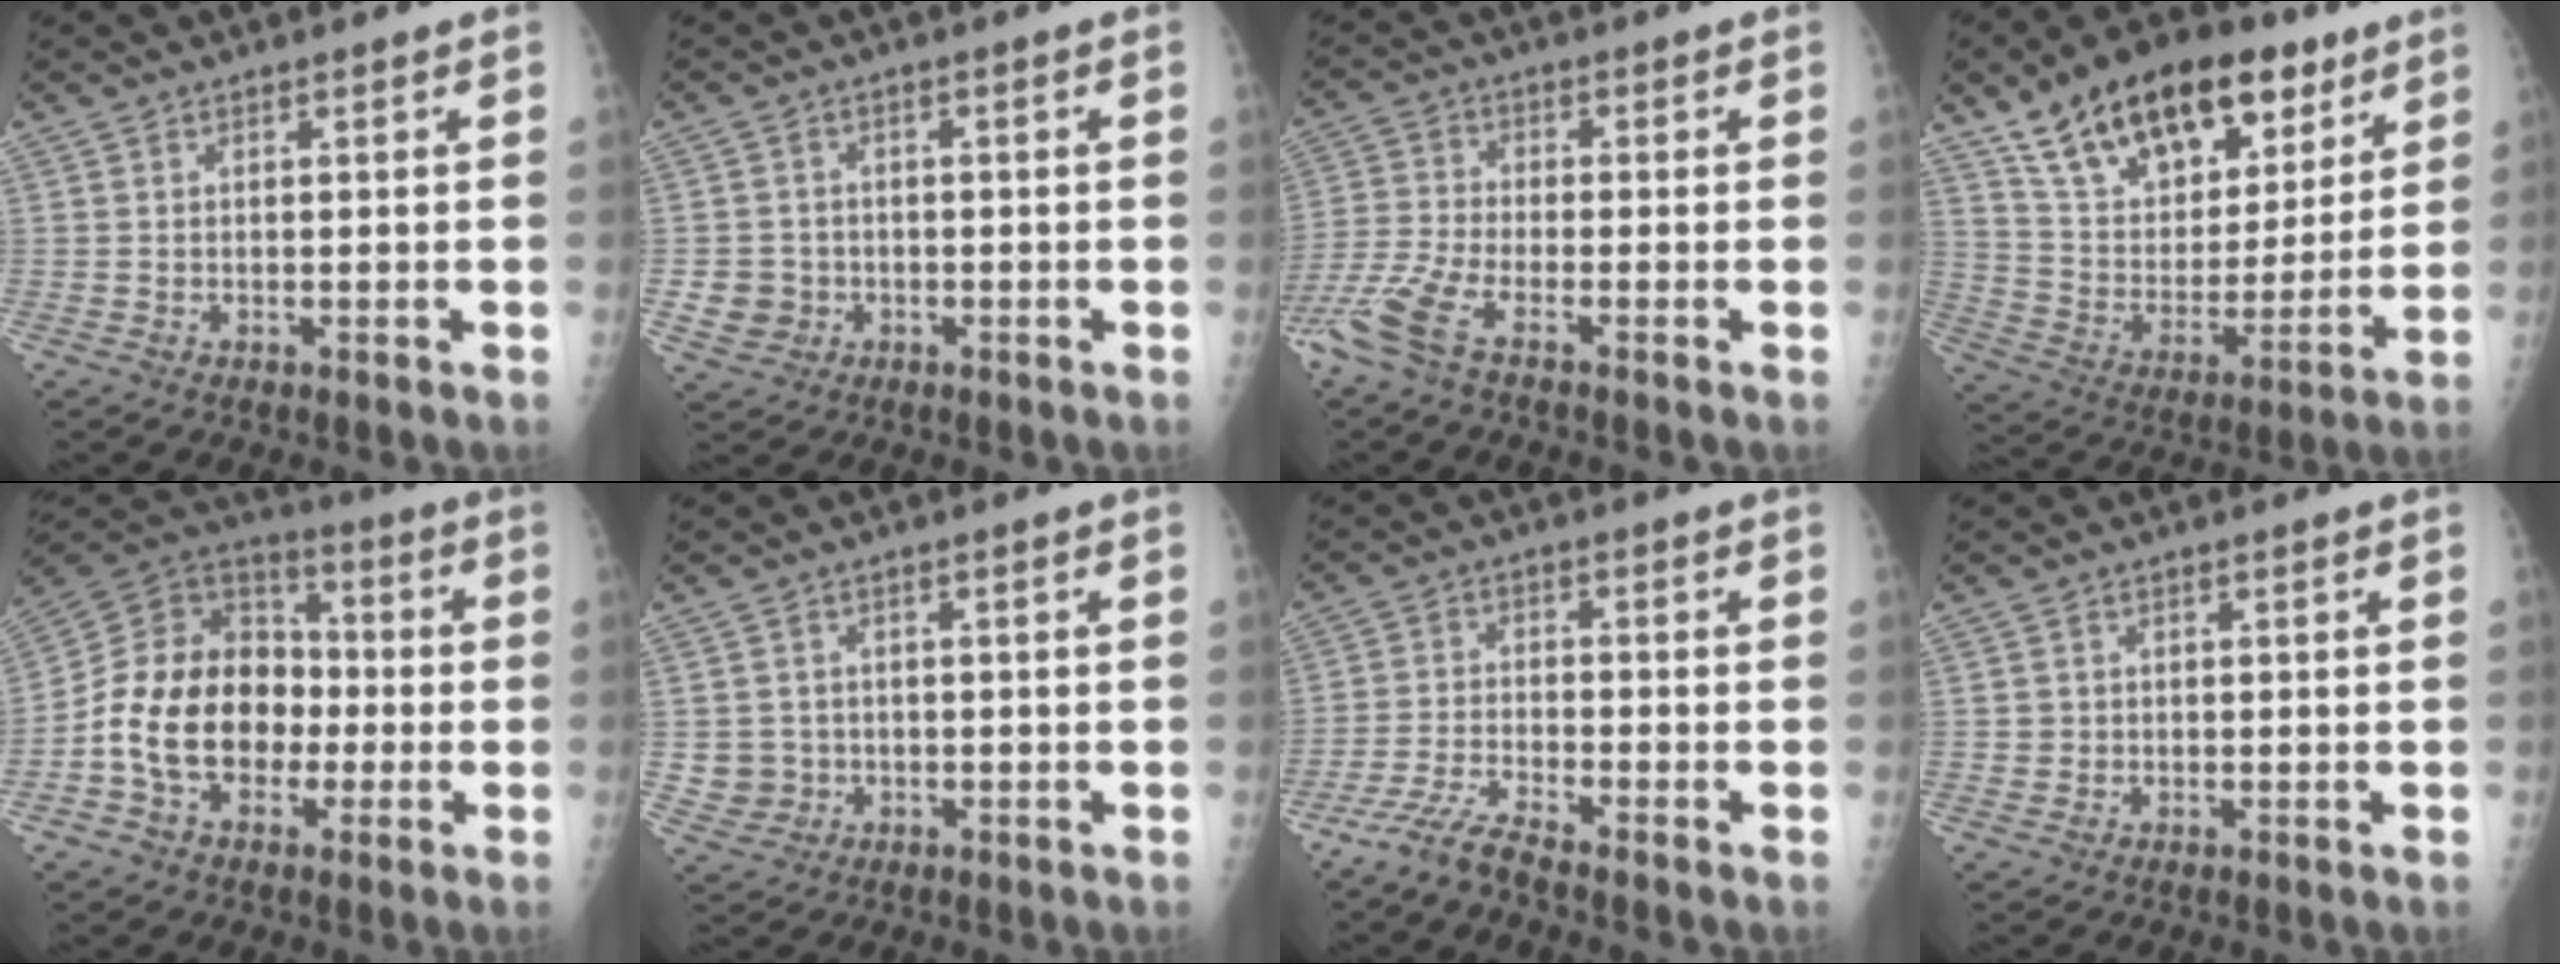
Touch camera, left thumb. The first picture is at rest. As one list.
[{"total": 4.5, "force": [-1.3, 4.2, 0.9], "torque": [-0.002, 0.007, -0.018]}, {"total": 8.3, "force": [-5.5, 1.7, 6.0], "torque": [-0.157, -0.003, -0.122]}, {"total": 25.8, "force": [15.3, 13.7, 15.7], "torque": [-0.223, -0.027, 0.261]}, {"total": 17.3, "force": [-3.6, 12.8, 11.1], "torque": [-0.170, 0.044, -0.069]}, {"total": 4.2, "force": [-0.6, 4.2, 0.5], "torque": [0.007, 0.005, -0.005]}, {"total": 5.2, "force": [-4.8, -0.2, 1.9], "torque": [-0.052, 0.010, -0.103]}, {"total": 1.3, "force": [-0.2, 1.3, -0.2], "torque": [0.008, 0.004, -0.003]}]